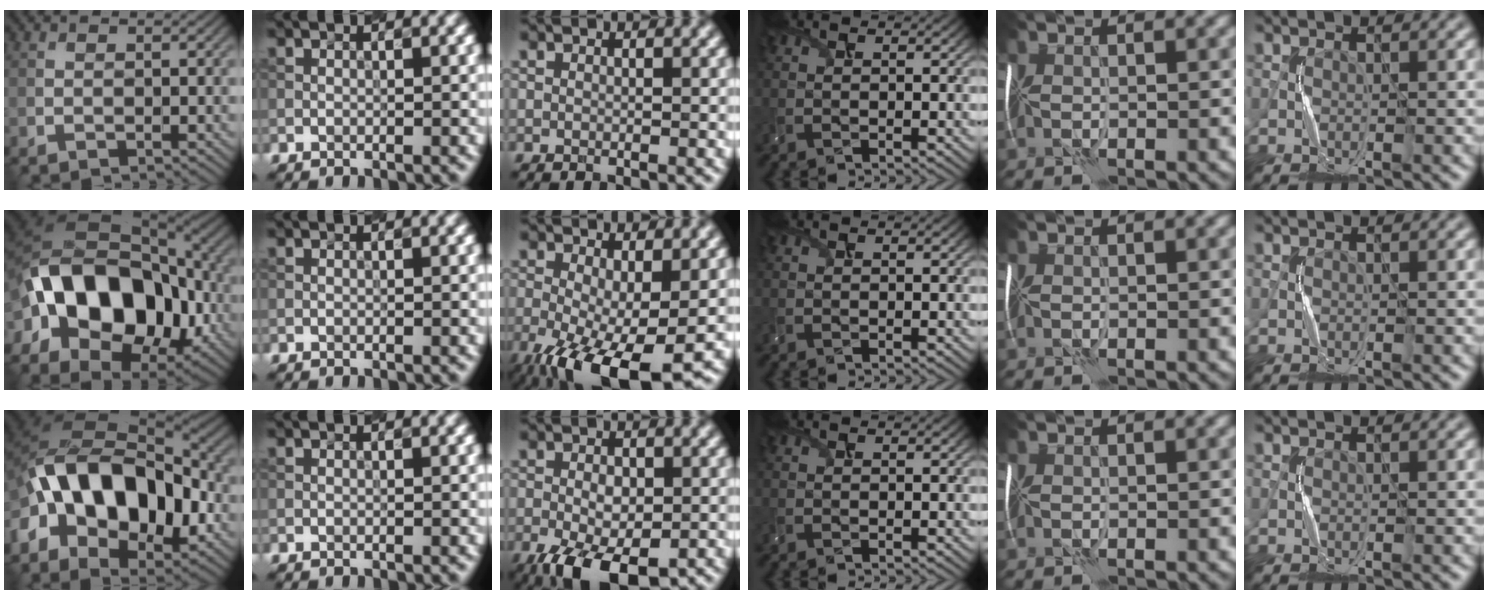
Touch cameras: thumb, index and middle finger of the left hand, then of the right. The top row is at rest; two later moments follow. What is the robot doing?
{"motion": "shake", "object": "handbell"}